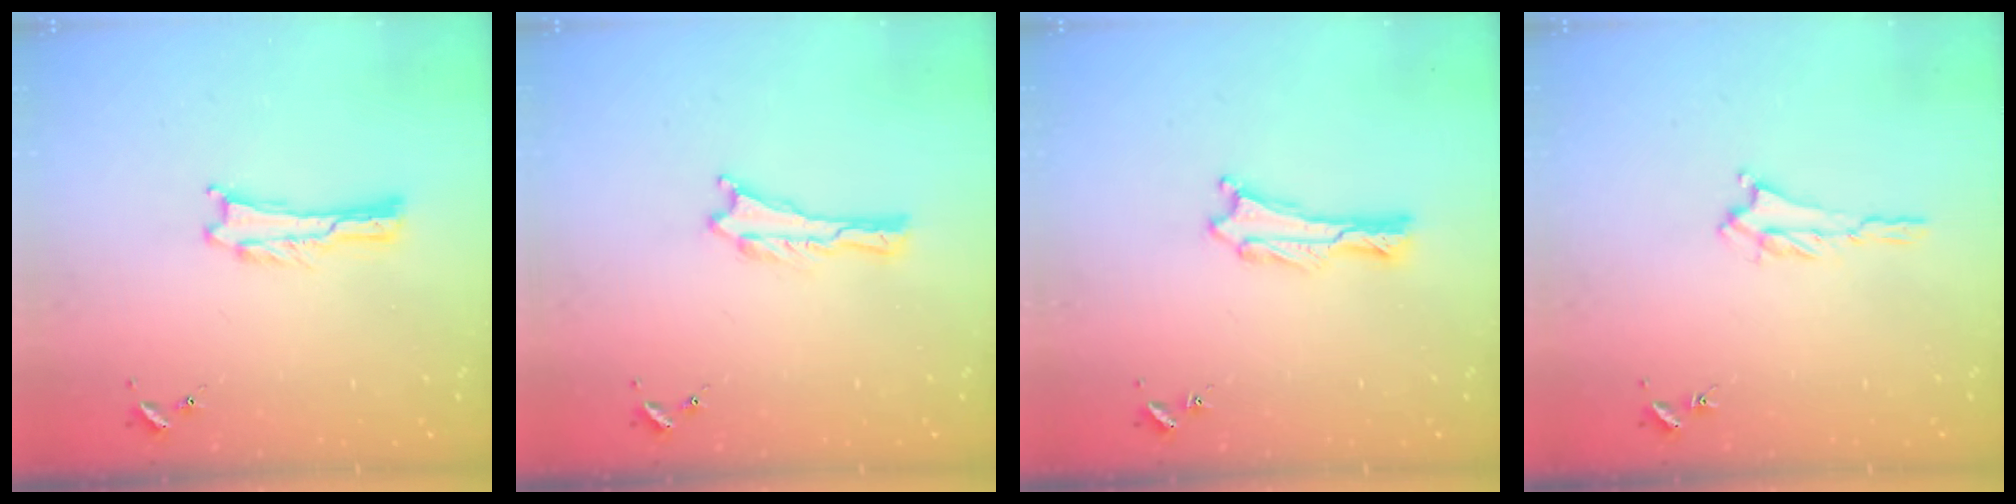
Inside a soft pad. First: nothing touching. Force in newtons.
{"total": 0.0}
{"total": 0.8, "press": 0.7, "slide": 0.2}
{"total": 1.2, "press": 1.1, "slide": 0.5}